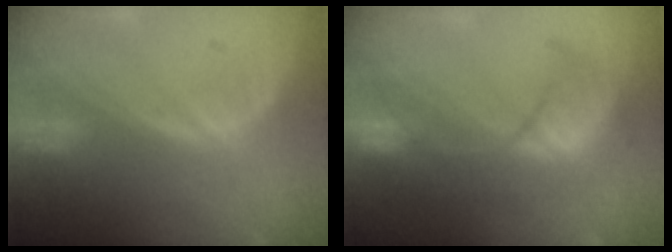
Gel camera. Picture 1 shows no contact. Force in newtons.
{"total": 10.0, "press": 9.1, "slide": 4.2}